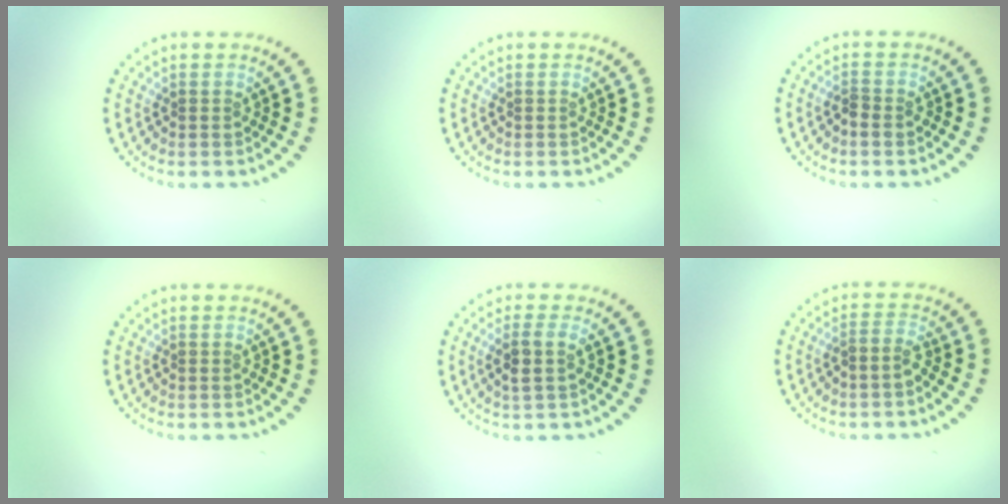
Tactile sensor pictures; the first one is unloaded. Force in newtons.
{"total": 0.0}
{"total": 1.1, "press": 1.1, "slide": 0.4}
{"total": 0.0}
{"total": 1.8, "press": 1.7, "slide": 0.8}
{"total": 1.7, "press": 1.3, "slide": 1.0}